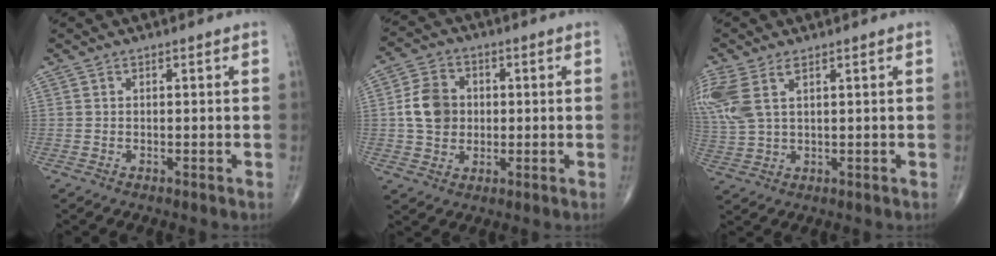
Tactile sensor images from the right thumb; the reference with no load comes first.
{"total": 9.1, "force": [0.4, 6.9, 5.9], "torque": [-0.100, 0.011, 0.003]}
{"total": 9.6, "force": [3.8, 4.6, 7.5], "torque": [-0.205, 0.008, 0.089]}